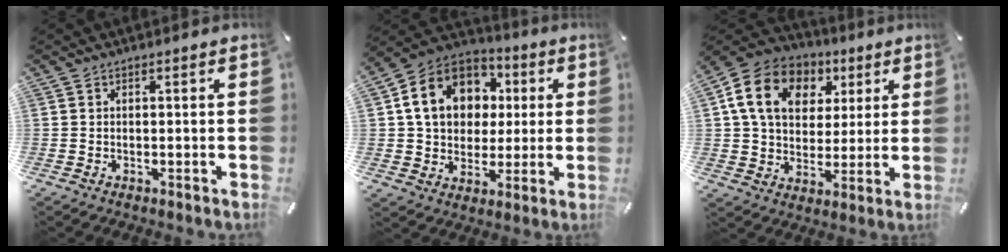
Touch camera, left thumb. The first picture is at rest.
{"total": 14.8, "force": [2.5, 12.7, 7.2], "torque": [-0.133, 0.007, 0.050]}
{"total": 14.9, "force": [5.3, 12.0, 7.3], "torque": [-0.138, 0.000, 0.099]}